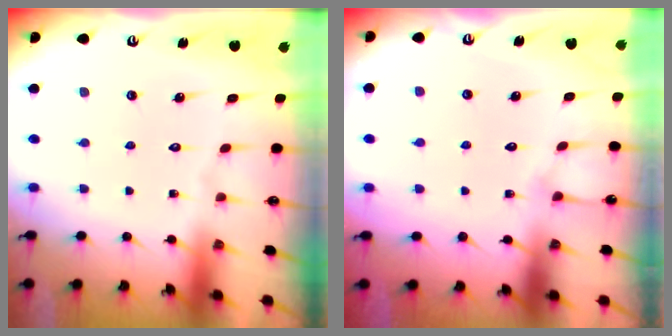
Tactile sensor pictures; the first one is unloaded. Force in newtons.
{"total": 3.9, "press": 3.9, "slide": 0.5}